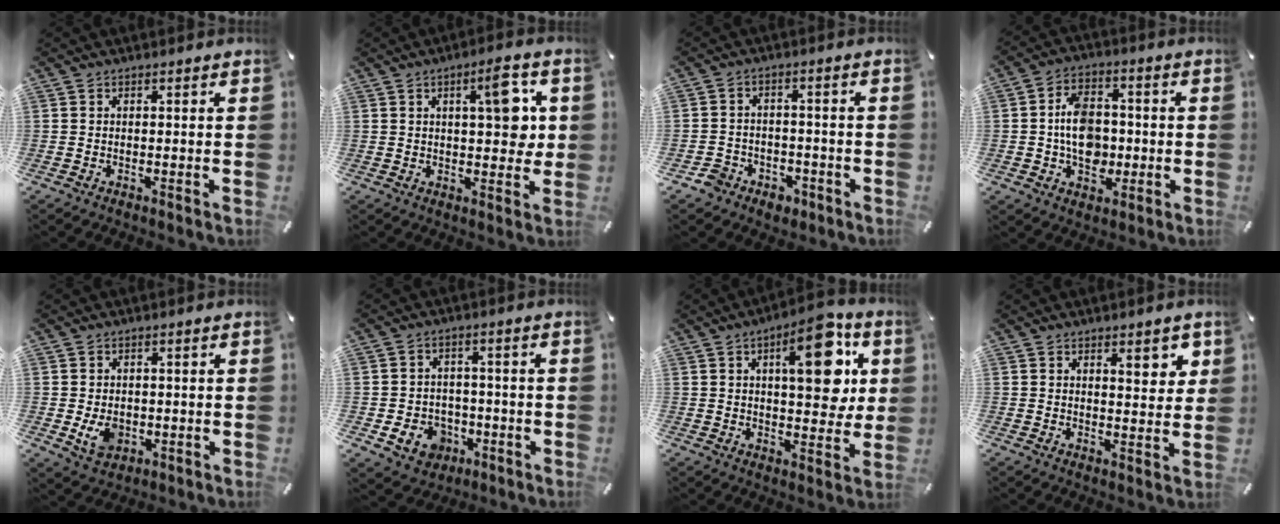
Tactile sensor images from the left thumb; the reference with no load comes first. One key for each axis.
{"total": 10.6, "fx": 3.1, "fy": 4.3, "fz": 9.1, "tx": -0.115, "ty": -0.010, "tz": 0.044}
{"total": 5.0, "fx": -2.6, "fy": 4.1, "fz": 1.0, "tx": -0.028, "ty": 0.010, "tz": -0.049}
{"total": 10.5, "fx": -0.9, "fy": 7.9, "fz": 6.8, "tx": -0.119, "ty": 0.012, "tz": -0.016}
{"total": 5.1, "fx": -0.8, "fy": 4.0, "fz": 3.1, "tx": -0.056, "ty": -0.005, "tz": -0.016}
{"total": 8.4, "fx": -2.8, "fy": 7.1, "fz": 3.5, "tx": -0.068, "ty": 0.018, "tz": -0.050}
{"total": 16.9, "fx": 6.0, "fy": 7.7, "fz": 13.8, "tx": -0.173, "ty": -0.019, "tz": 0.091}
{"total": 5.5, "fx": 3.2, "fy": 2.5, "fz": 3.8, "tx": -0.040, "ty": -0.016, "tz": 0.049}